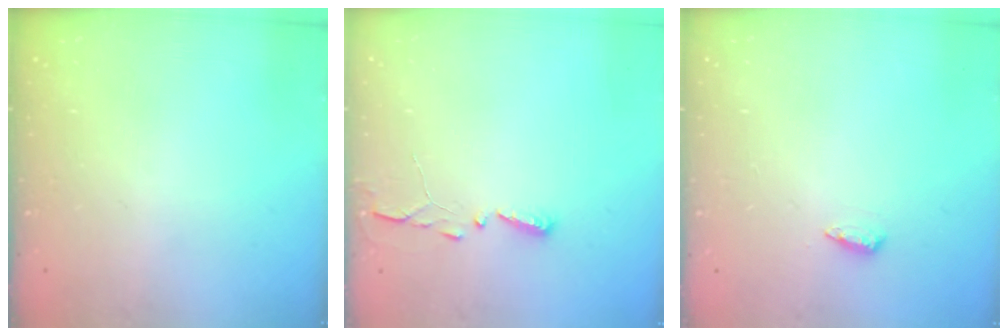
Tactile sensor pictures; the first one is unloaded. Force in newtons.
{"total": 2.9, "press": 2.9, "slide": 0.4}
{"total": 5.6, "press": 5.5, "slide": 1.0}